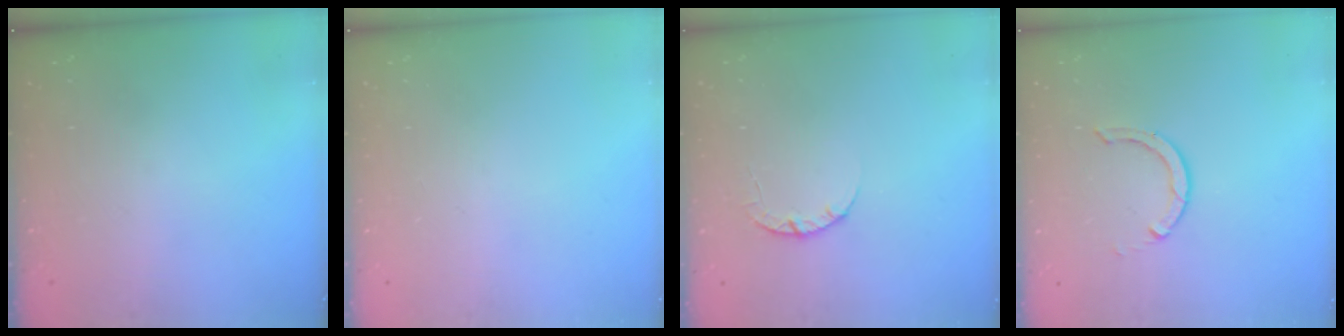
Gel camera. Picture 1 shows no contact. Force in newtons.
{"total": 0.0}
{"total": 3.4, "press": 3.4, "slide": 0.4}
{"total": 2.9, "press": 2.9, "slide": 0.4}